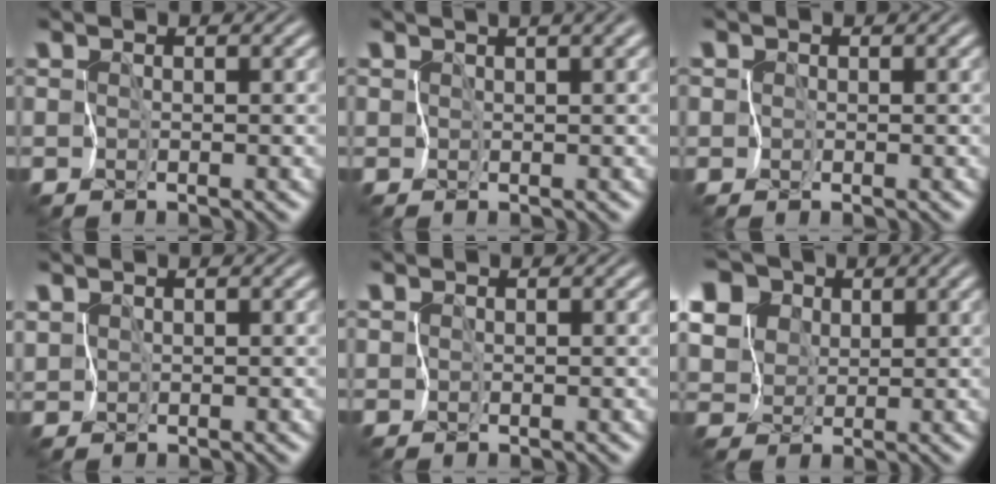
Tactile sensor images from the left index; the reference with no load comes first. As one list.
[{"total": 4.6, "force": [2.6, 1.3, 3.5], "torque": [-0.047, 0.020, 0.035]}, {"total": 0.8, "force": [0.1, 0.8, -0.2], "torque": [0.011, 0.002, 0.001]}, {"total": 1.0, "force": [0.5, 0.8, 0.2], "torque": [-0.009, -0.002, 0.008]}, {"total": 0.0}, {"total": 13.2, "force": [5.6, 10.7, 5.5], "torque": [-0.154, 0.034, 0.086]}]